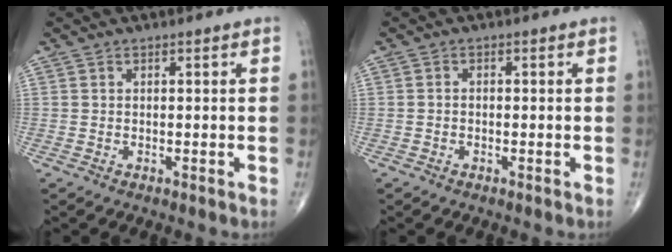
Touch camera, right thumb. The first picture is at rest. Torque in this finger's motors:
{"motor_torque": [-0.40, -0.05, -0.05, 0.04, 0.04]}